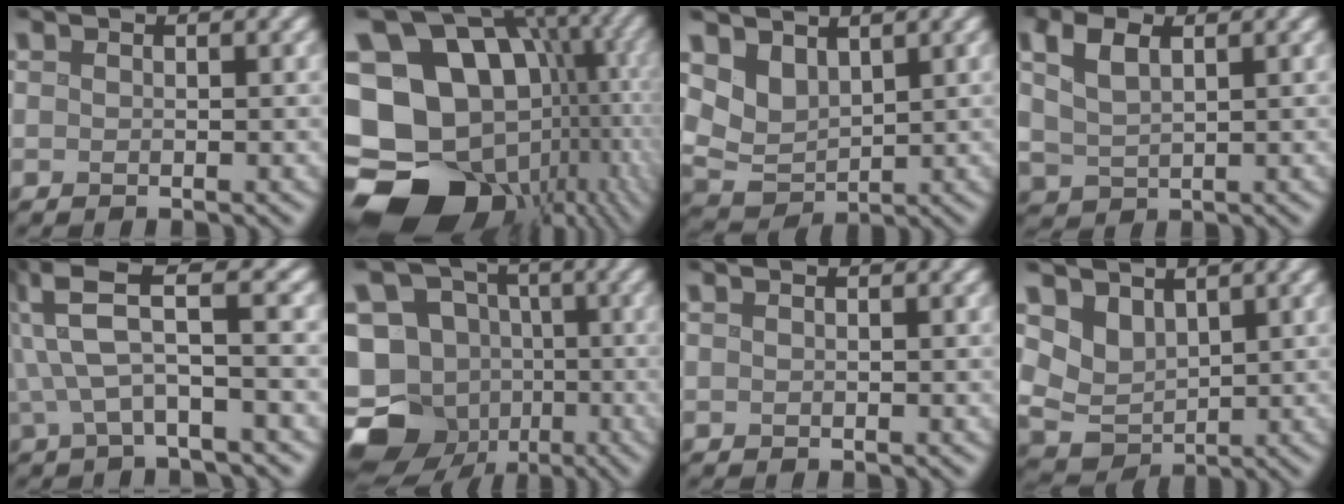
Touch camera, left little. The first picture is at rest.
{"total": 21.7, "force": [-6.0, 16.8, 12.4], "torque": [-0.211, 0.014, -0.079]}
{"total": 3.3, "force": [2.1, 2.0, 1.6], "torque": [-0.043, -0.011, 0.043]}
{"total": 3.7, "force": [1.7, 2.0, 2.6], "torque": [-0.067, 0.005, 0.036]}
{"total": 5.2, "force": [1.3, 1.0, 4.9], "torque": [-0.103, 0.009, 0.021]}
{"total": 14.1, "force": [-6.2, 11.9, 4.3], "torque": [-0.107, -0.024, -0.111]}
{"total": 0.0}
{"total": 3.1, "force": [1.8, 2.2, 1.3], "torque": [-0.032, -0.010, 0.032]}